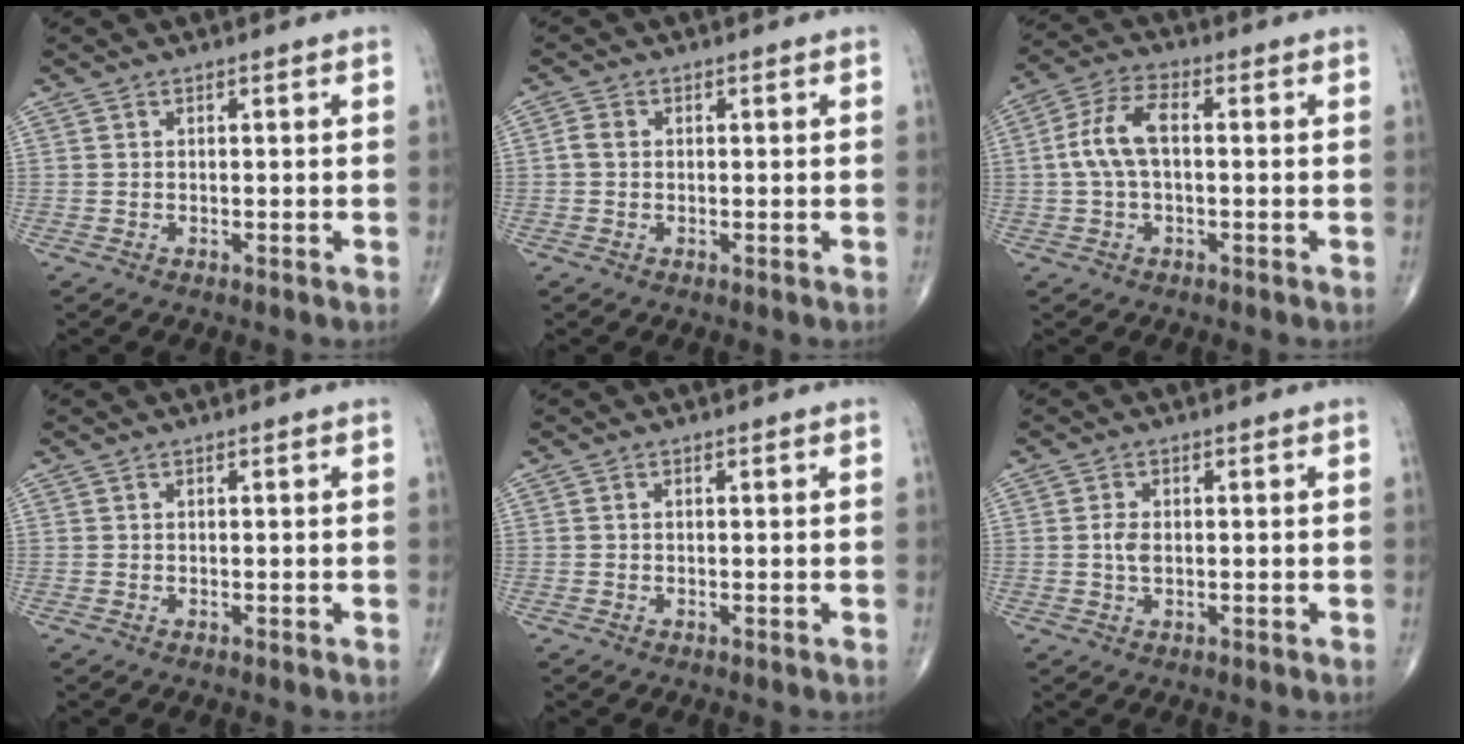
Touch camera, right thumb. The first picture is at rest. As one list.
[{"total": 2.0, "force": [0.0, 1.6, 1.2], "torque": [-0.024, 0.005, -0.002]}, {"total": 8.3, "force": [0.3, 4.2, 7.2], "torque": [-0.153, 0.026, 0.000]}, {"total": 0.0}, {"total": 0.0}, {"total": 2.3, "force": [0.0, 1.3, 1.9], "torque": [-0.038, 0.001, -0.002]}]